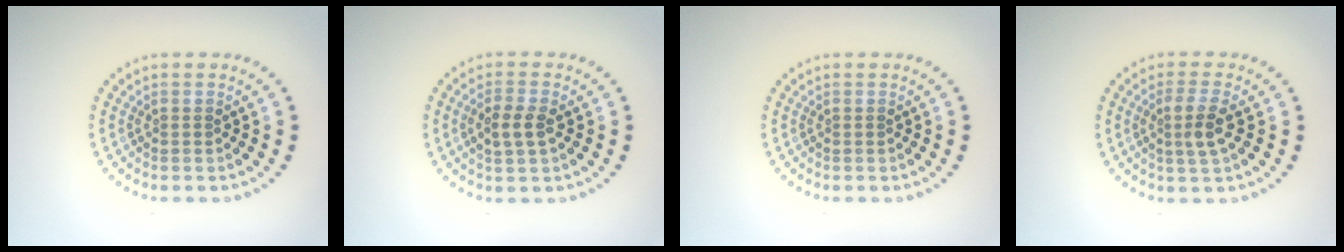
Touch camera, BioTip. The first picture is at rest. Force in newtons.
{"total": 2.3, "press": 2.3, "slide": 0.5}
{"total": 0.0}
{"total": 2.6, "press": 2.4, "slide": 1.1}